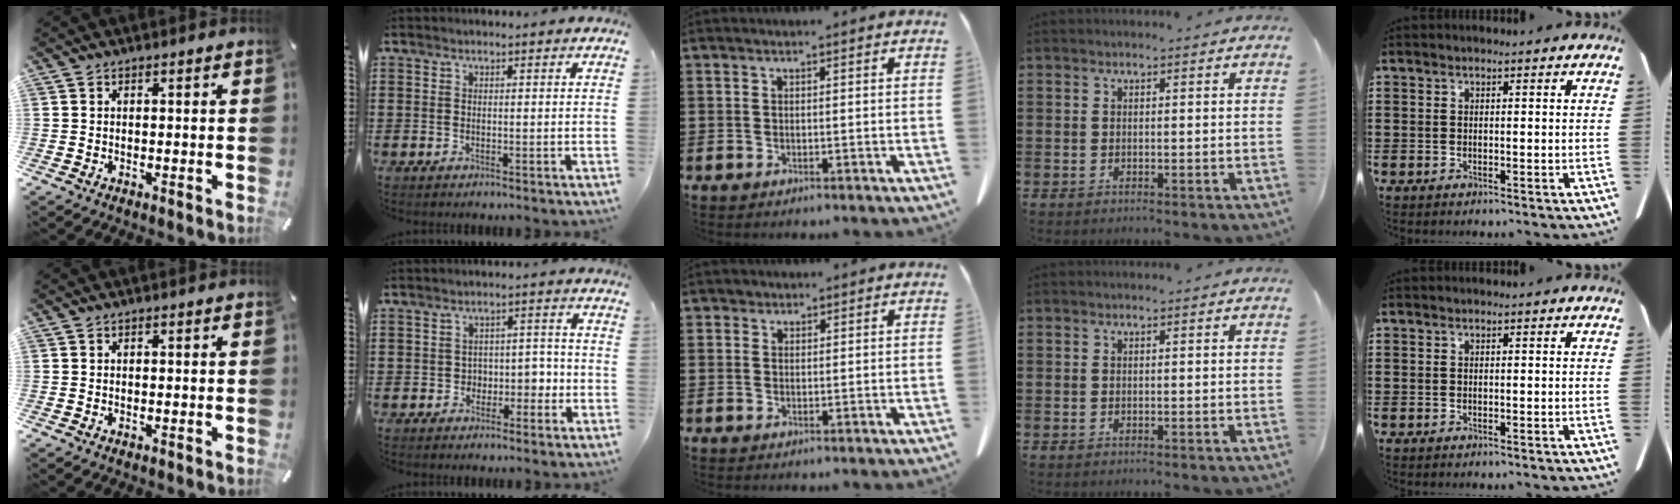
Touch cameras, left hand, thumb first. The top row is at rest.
{"index": {"total": 3.5, "force": [-1.3, 2.9, 1.6], "torque": [-0.032, 0.005, -0.035]}, "middle": {"total": 1.1, "force": [0.8, 0.7, 0.0], "torque": [-0.003, 0.003, 0.017]}}